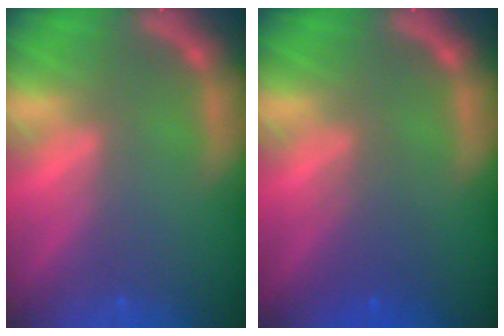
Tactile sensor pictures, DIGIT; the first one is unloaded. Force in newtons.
{"total": 2.5}